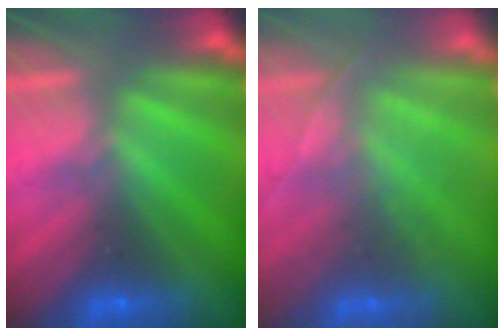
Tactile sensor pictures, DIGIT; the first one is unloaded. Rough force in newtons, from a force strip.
{"total": 1.9}